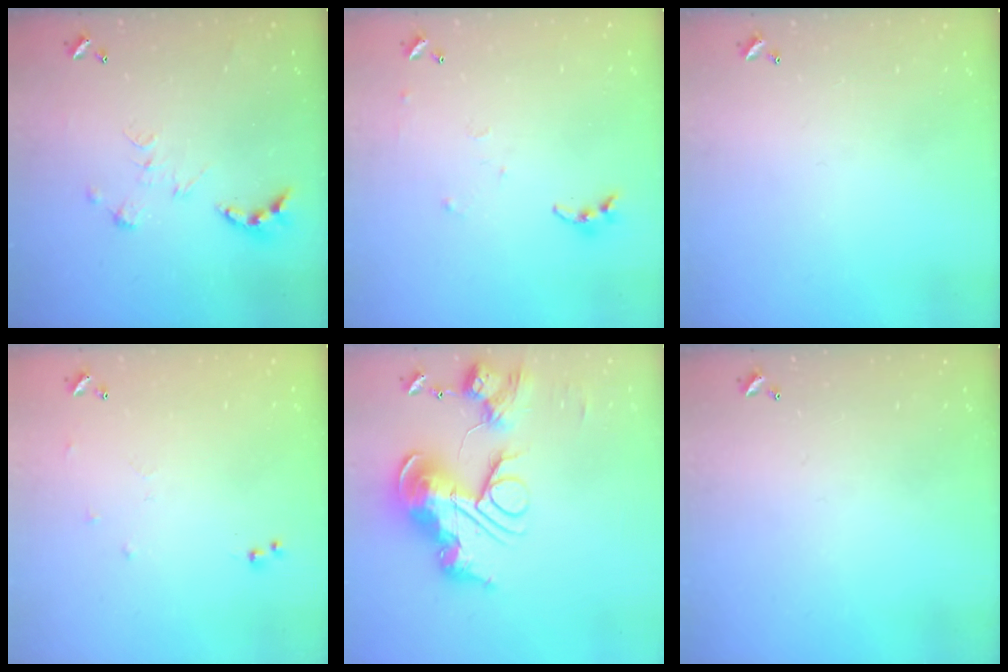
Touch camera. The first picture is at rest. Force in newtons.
{"total": 7.5, "press": 7.5, "slide": 0.6}
{"total": 0.0}
{"total": 6.3, "press": 6.3, "slide": 0.7}
{"total": 0.7, "press": 0.7, "slide": 0.0}
{"total": 0.0}